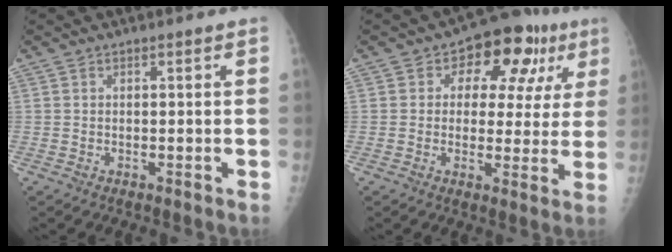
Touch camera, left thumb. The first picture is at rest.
{"total": 12.7, "force": [4.8, 8.1, 8.5], "torque": [-0.050, 0.007, 0.058]}